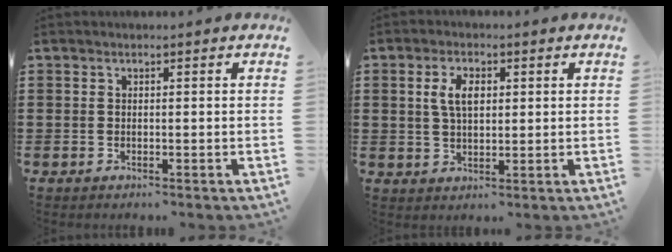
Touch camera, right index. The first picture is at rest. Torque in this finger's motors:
{"motor_torque": [0.16, -0.09, 0.32, 0.11]}